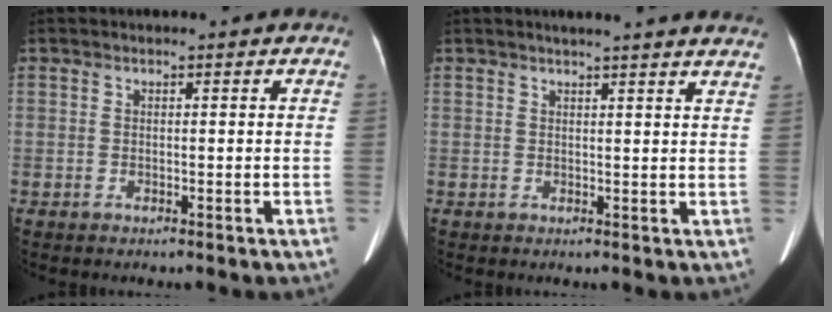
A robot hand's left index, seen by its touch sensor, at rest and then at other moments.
{"total": 11.4, "force": [10.4, 0.0, 4.8], "torque": [-0.060, -0.003, 0.106]}